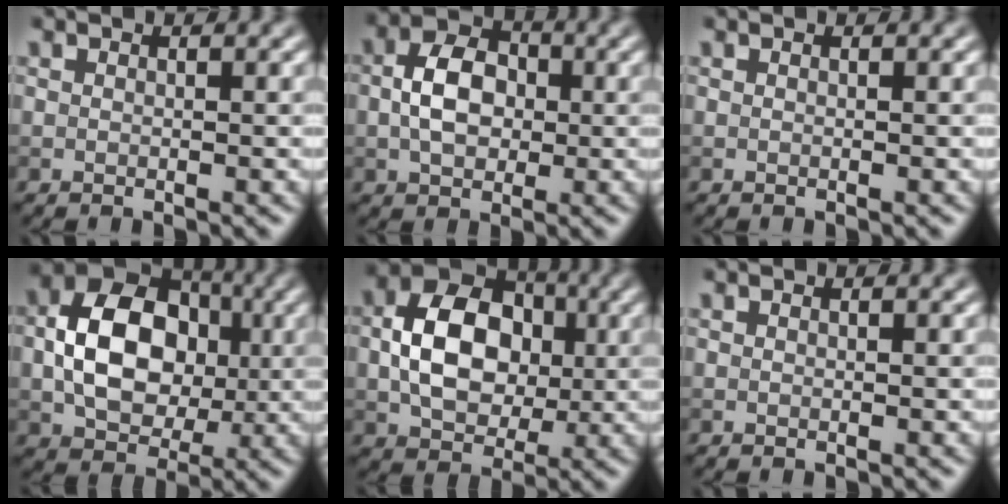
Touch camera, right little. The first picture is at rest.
{"total": 5.0, "force": [-0.1, 3.5, 3.6], "torque": [-0.064, 0.008, -0.007]}
{"total": 0.0}
{"total": 9.6, "force": [-0.1, 6.8, 6.8], "torque": [-0.126, 0.005, -0.002]}
{"total": 8.6, "force": [0.1, 6.1, 6.1], "torque": [-0.112, 0.007, -0.001]}
{"total": 0.0}